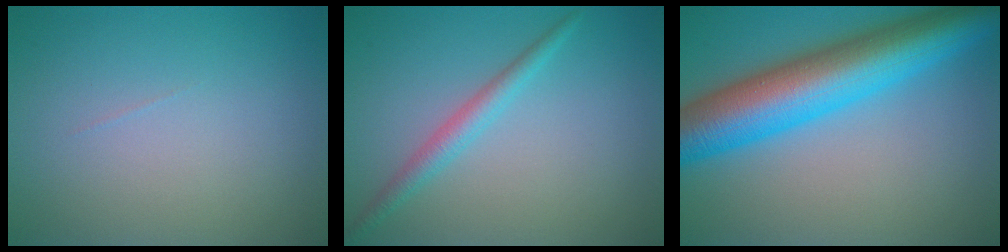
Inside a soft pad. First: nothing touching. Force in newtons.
{"total": 2.1, "press": 2.1, "slide": 0.1}
{"total": 11.0, "press": 11.0, "slide": 0.3}